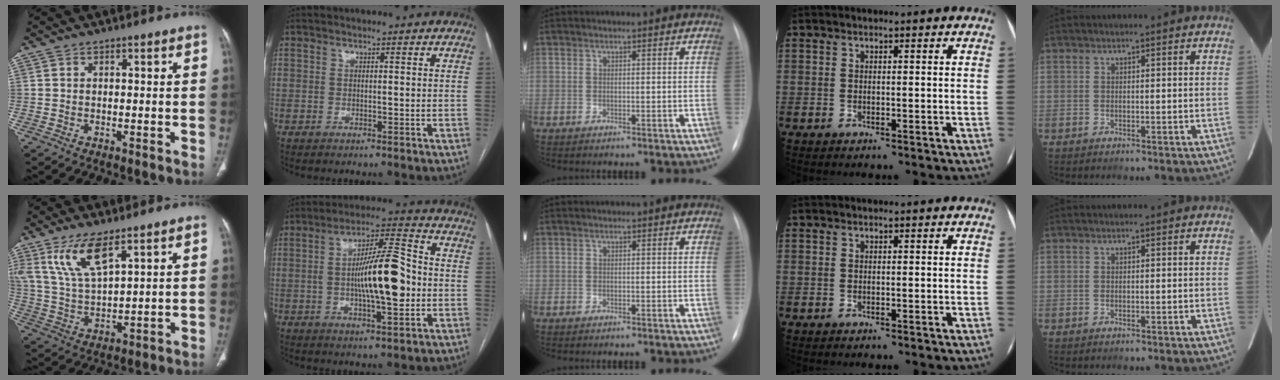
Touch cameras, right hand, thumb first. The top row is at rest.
{"thumb": {"total": 10.3, "force": [6.3, 3.3, 7.4], "torque": [-0.153, -0.027, 0.139]}, "index": {"total": 13.4, "force": [-1.1, 3.0, 13.0], "torque": [-0.222, 0.017, -0.017]}}